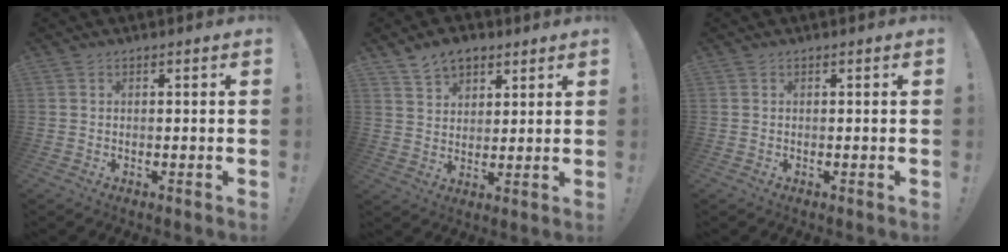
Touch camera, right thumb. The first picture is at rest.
{"total": 7.6, "force": [5.4, 4.8, 2.5], "torque": [-0.043, -0.026, 0.103]}
{"total": 0.0}